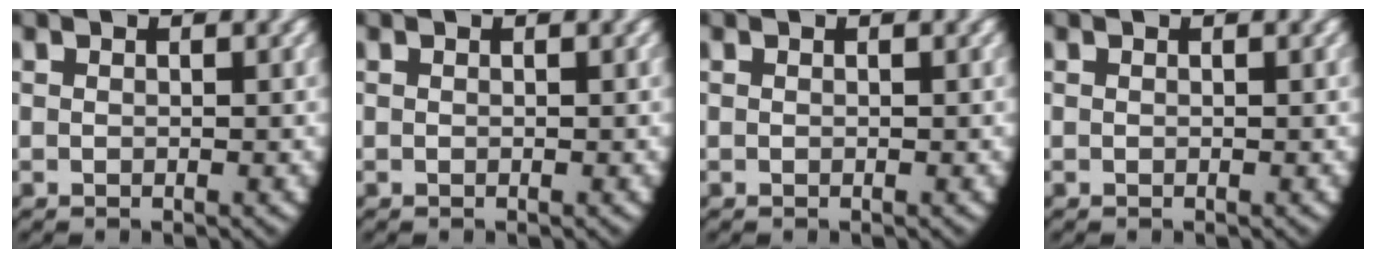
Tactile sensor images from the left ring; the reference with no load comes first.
{"total": 0.0}
{"total": 0.0}
{"total": 0.0}